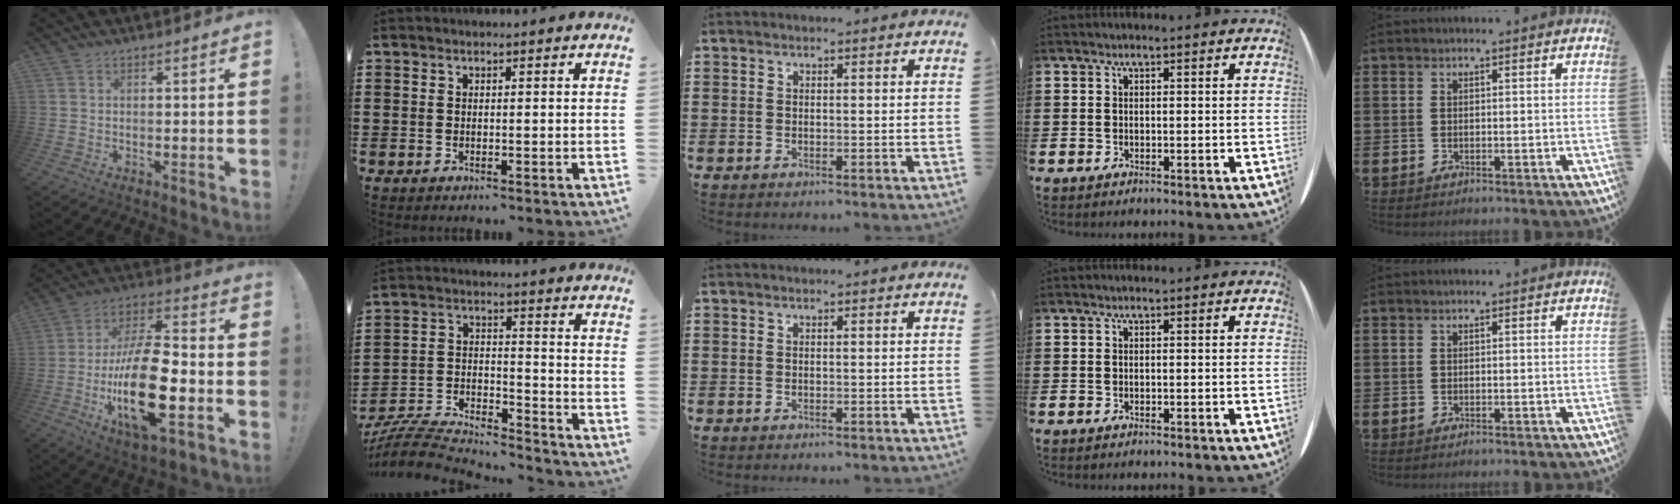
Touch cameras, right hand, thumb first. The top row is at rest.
{"thumb": {"total": 24.3, "force": [-5.8, 9.5, 21.6], "torque": [-0.420, 0.018, -0.091]}, "index": {"total": 7.4, "force": [-7.2, 0.8, 1.6], "torque": [-0.044, -0.002, -0.146]}}